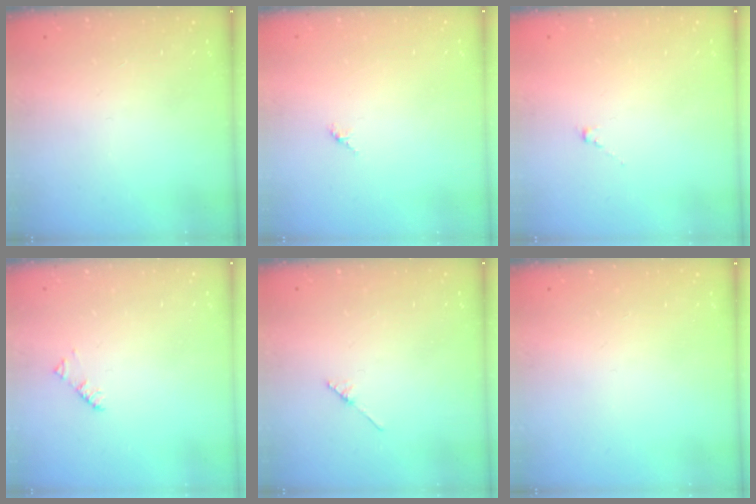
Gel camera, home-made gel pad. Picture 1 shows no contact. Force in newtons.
{"total": 1.5, "press": 1.4, "slide": 0.4}
{"total": 0.8, "press": 0.7, "slide": 0.5}
{"total": 1.9, "press": 1.9, "slide": 0.3}
{"total": 2.1, "press": 2.1, "slide": 0.1}
{"total": 0.0}